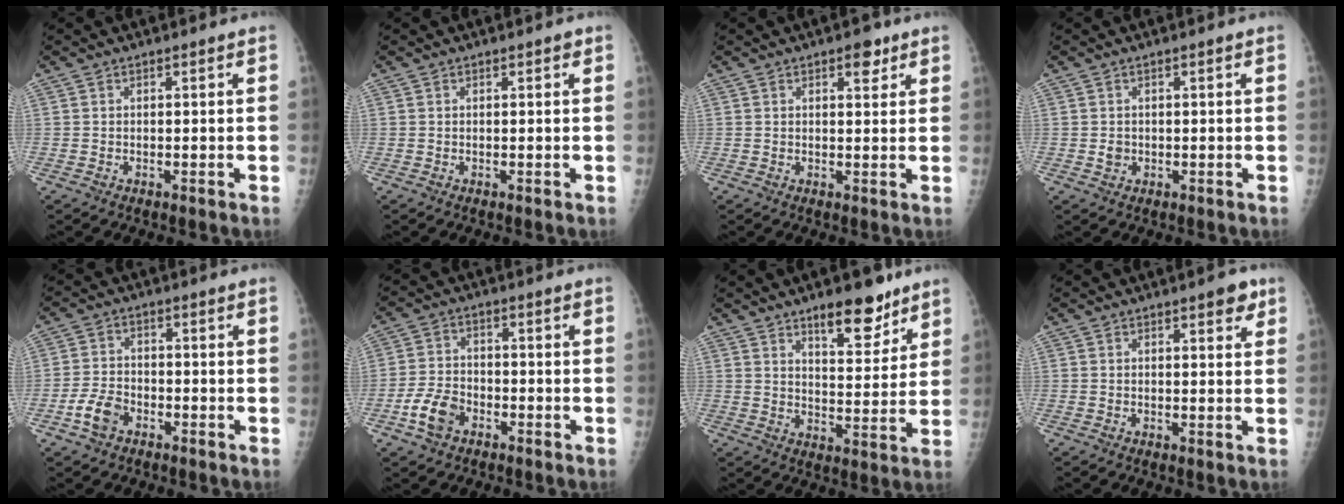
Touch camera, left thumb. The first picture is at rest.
{"total": 0.6, "force": [0.4, 0.3, 0.4], "torque": [-0.005, -0.001, 0.003]}
{"total": 3.2, "force": [1.9, 1.6, 2.1], "torque": [-0.014, -0.007, 0.025]}
{"total": 1.3, "force": [0.1, 1.1, 0.6], "torque": [-0.004, 0.001, 0.006]}
{"total": 5.2, "force": [-2.7, 3.4, 2.9], "torque": [-0.052, 0.017, -0.052]}
{"total": 6.4, "force": [-3.2, 4.3, 3.6], "torque": [-0.067, 0.018, -0.061]}
{"total": 10.7, "force": [7.4, 4.1, 6.6], "torque": [-0.068, -0.049, 0.114]}
{"total": 3.2, "force": [1.9, 1.1, 2.4], "torque": [-0.019, -0.007, 0.020]}